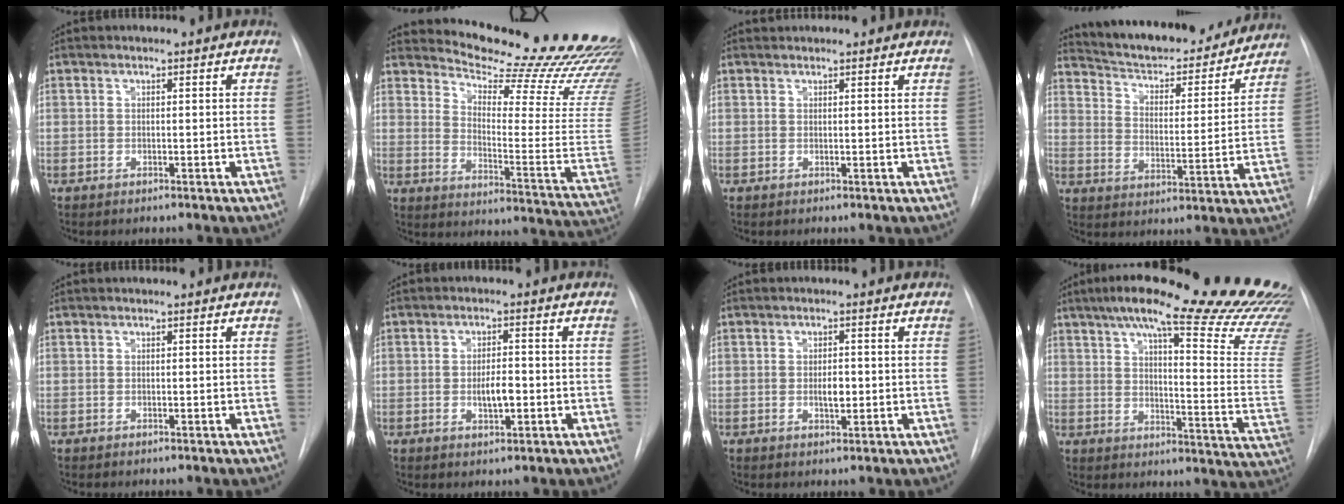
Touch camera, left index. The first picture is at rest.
{"total": 25.0, "force": [23.2, 0.9, 9.4], "torque": [-0.140, -0.147, 0.286]}
{"total": 3.8, "force": [3.6, 0.8, 0.8], "torque": [-0.012, 0.030, 0.042]}
{"total": 21.5, "force": [19.7, 4.6, 7.3], "torque": [-0.109, -0.010, 0.275]}
{"total": 0.0}
{"total": 3.7, "force": [-0.8, 1.4, 3.4], "torque": [-0.056, 0.000, -0.009]}
{"total": 2.3, "force": [-0.2, 1.0, 2.1], "torque": [-0.037, 0.000, -0.001]}
{"total": 32.2, "force": [27.4, 1.7, 16.8], "torque": [-0.181, -0.100, 0.333]}